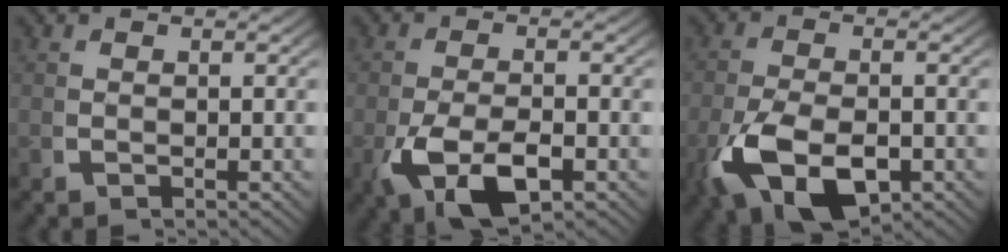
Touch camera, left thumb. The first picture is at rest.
{"total": 7.1, "force": [-1.5, 4.0, 5.6], "torque": [-0.135, -0.027, -0.011]}
{"total": 9.0, "force": [-2.3, 5.5, 6.8], "torque": [-0.177, -0.040, -0.020]}